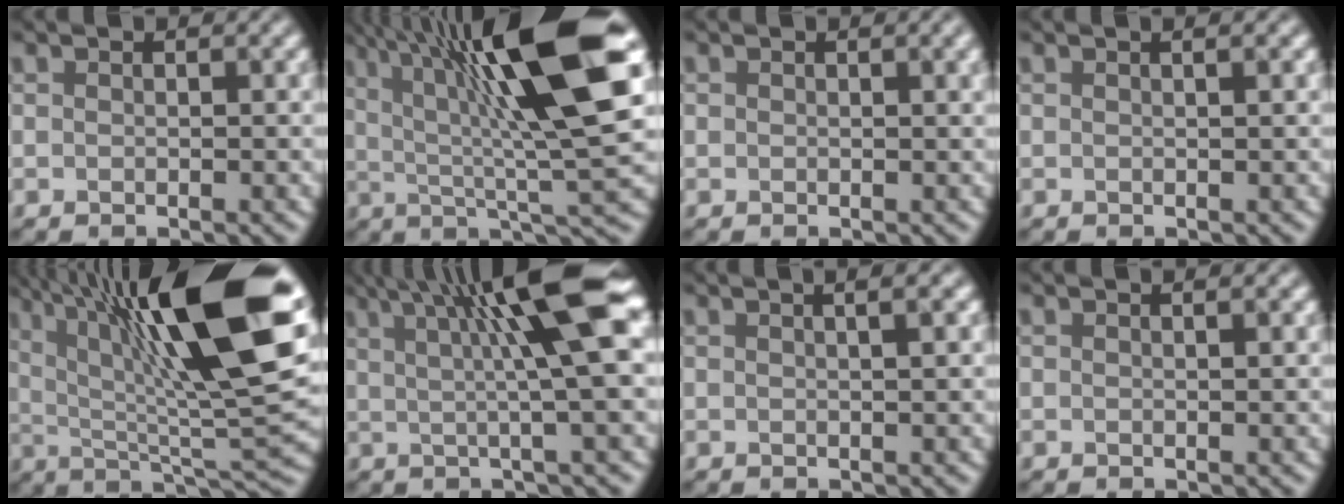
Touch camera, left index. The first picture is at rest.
{"total": 14.3, "force": [4.1, 2.6, 13.5], "torque": [-0.197, 0.014, 0.067]}
{"total": 1.2, "force": [0.5, 0.5, 1.0], "torque": [-0.007, 0.001, 0.016]}
{"total": 2.7, "force": [1.2, 1.5, 1.9], "torque": [0.007, 0.020, -0.011]}
{"total": 16.9, "force": [6.0, 4.2, 15.2], "torque": [-0.238, 0.013, 0.105]}
{"total": 10.1, "force": [2.7, 1.3, 9.7], "torque": [-0.115, 0.013, 0.041]}
{"total": 4.5, "force": [2.0, 2.2, 3.3], "torque": [-0.001, 0.039, -0.002]}
{"total": 1.8, "force": [0.8, 0.9, 1.2], "torque": [0.006, 0.005, -0.010]}